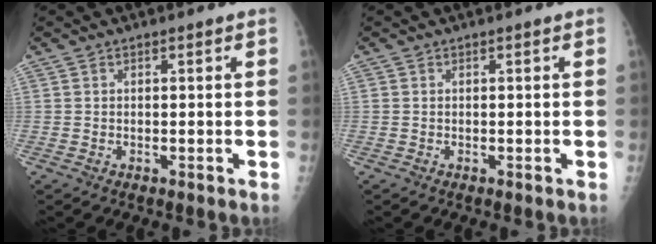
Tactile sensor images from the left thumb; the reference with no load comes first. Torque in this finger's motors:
{"motor_torque": [0.24, 0.10, 0.24, -0.03, 0.03]}